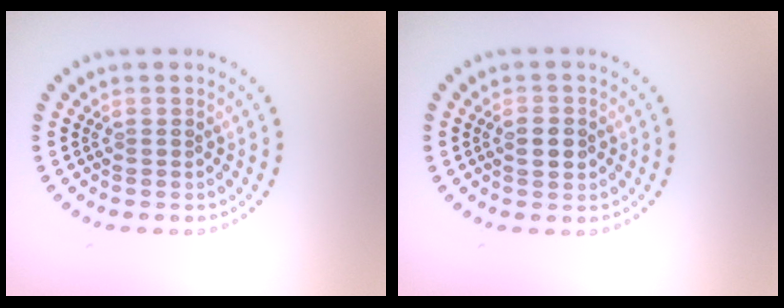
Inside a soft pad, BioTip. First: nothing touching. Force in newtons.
{"total": 2.4, "press": 2.4, "slide": 0.0}